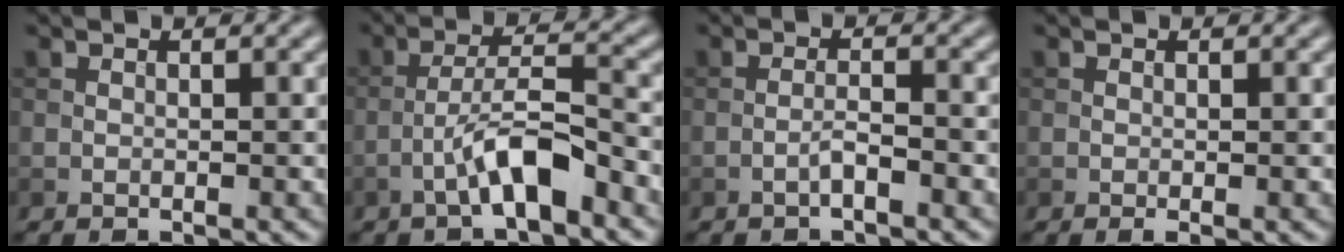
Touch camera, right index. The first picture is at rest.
{"total": 5.2, "force": [-2.8, 1.2, 4.2], "torque": [-0.078, 0.016, -0.052]}
{"total": 1.5, "force": [-0.9, 0.1, 1.2], "torque": [-0.022, 0.007, -0.020]}
{"total": 0.6, "force": [-0.1, 0.1, 0.5], "torque": [-0.008, -0.005, -0.003]}